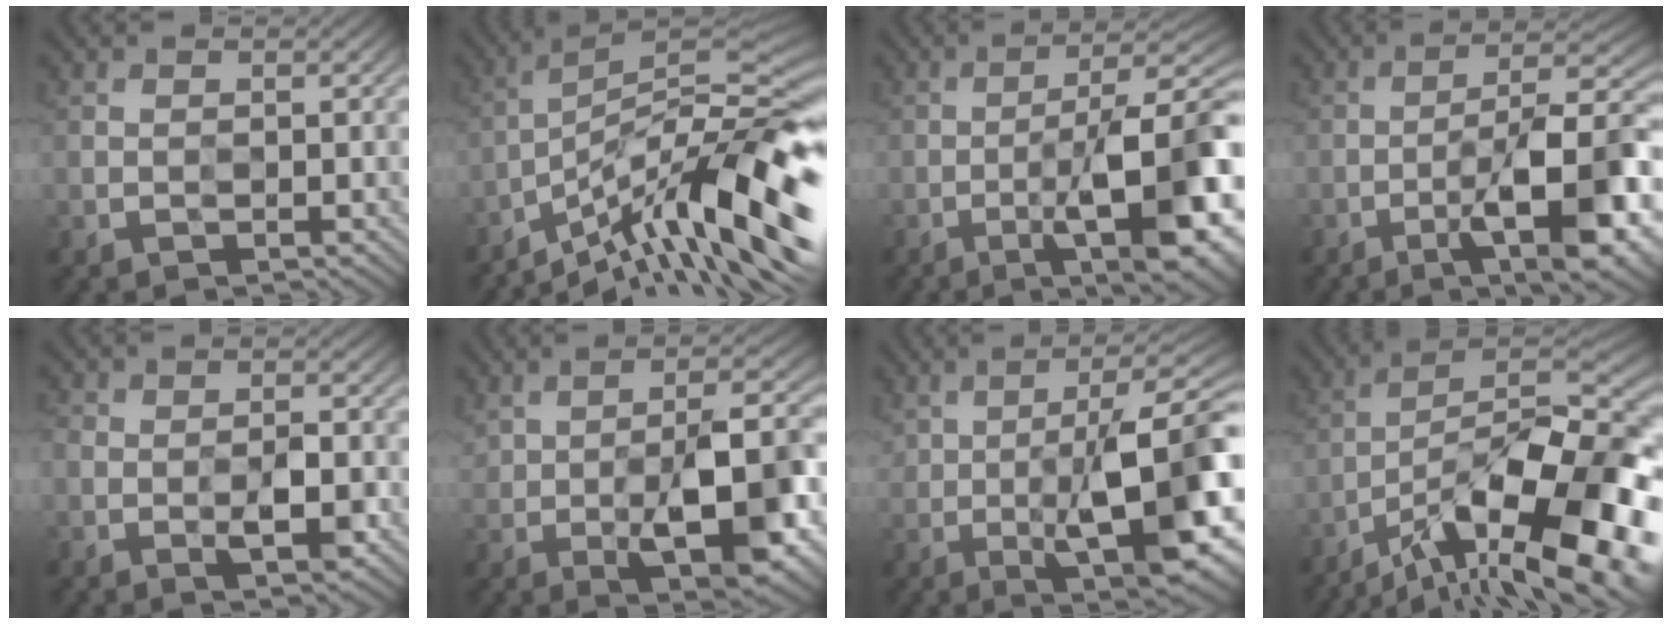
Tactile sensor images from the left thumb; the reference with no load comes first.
{"total": 14.4, "force": [-8.1, 2.2, 11.7], "torque": [-0.202, 0.012, -0.150]}
{"total": 14.2, "force": [-5.1, 3.9, 12.7], "torque": [-0.173, 0.005, -0.071]}
{"total": 12.9, "force": [-6.0, 3.3, 10.9], "torque": [-0.161, 0.013, -0.092]}
{"total": 4.1, "force": [-2.1, 1.8, 3.1], "torque": [-0.057, 0.000, -0.038]}
{"total": 11.2, "force": [-2.9, 3.9, 10.1], "torque": [-0.161, 0.006, -0.046]}
{"total": 14.2, "force": [-1.7, 4.4, 13.4], "torque": [-0.193, 0.006, -0.024]}
{"total": 18.7, "force": [-10.9, 6.4, 13.8], "torque": [-0.204, -0.016, -0.183]}